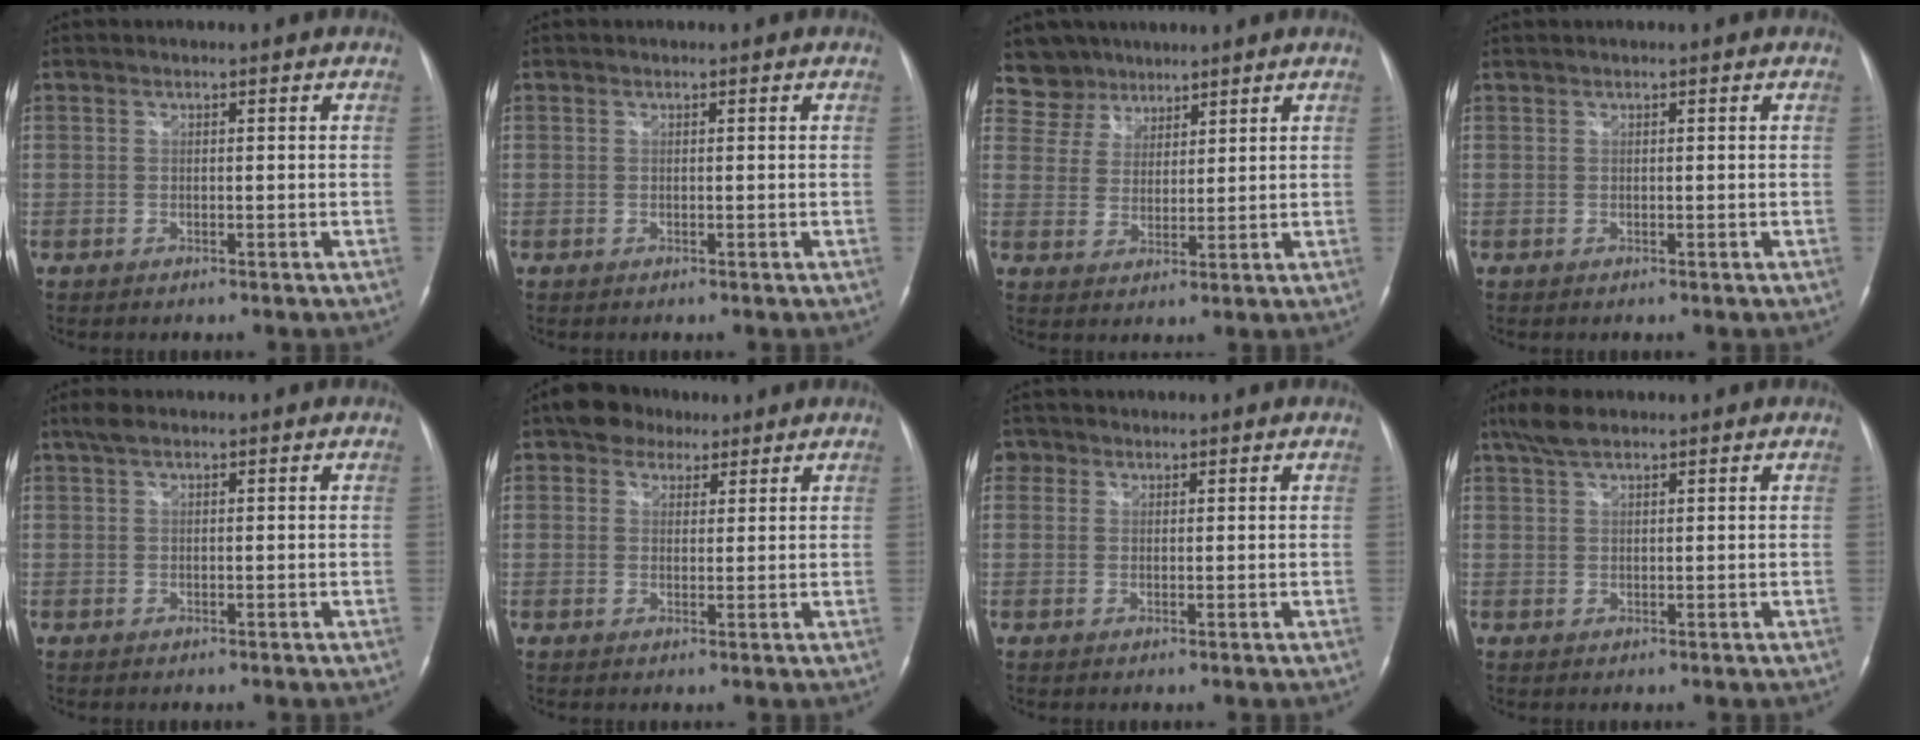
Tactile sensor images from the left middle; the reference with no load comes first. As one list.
[{"total": 0.0}, {"total": 6.4, "force": [5.2, 3.6, -0.9], "torque": [0.025, 0.007, 0.096]}, {"total": 0.0}, {"total": 1.9, "force": [1.3, 0.6, 1.2], "torque": [-0.028, 0.019, 0.025]}, {"total": 4.9, "force": [3.3, 3.3, 1.5], "torque": [-0.030, 0.018, 0.057]}, {"total": 2.3, "force": [1.1, 2.0, 0.2], "torque": [0.004, 0.007, 0.016]}, {"total": 3.9, "force": [2.9, 1.2, 2.3], "torque": [-0.056, 0.015, 0.060]}]